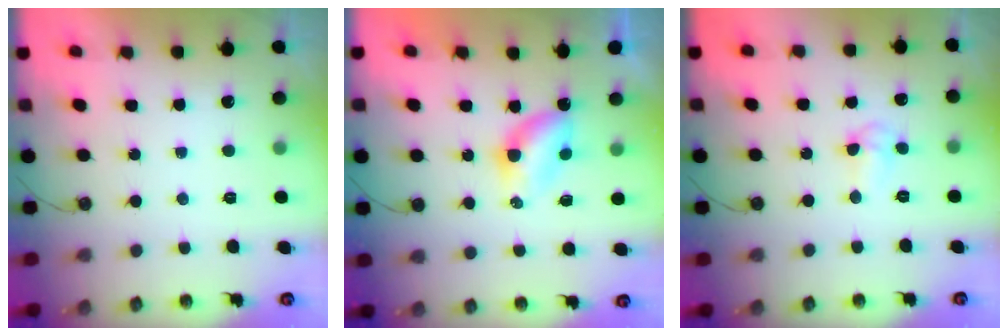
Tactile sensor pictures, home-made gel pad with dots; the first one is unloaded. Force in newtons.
{"total": 4.8, "press": 4.8, "slide": 0.5}
{"total": 4.3, "press": 3.5, "slide": 2.5}